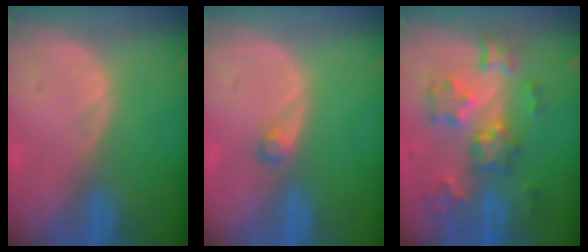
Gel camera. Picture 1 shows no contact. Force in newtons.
{"total": 1.3, "press": 1.2, "slide": 0.3}
{"total": 9.2, "press": 8.1, "slide": 4.5}